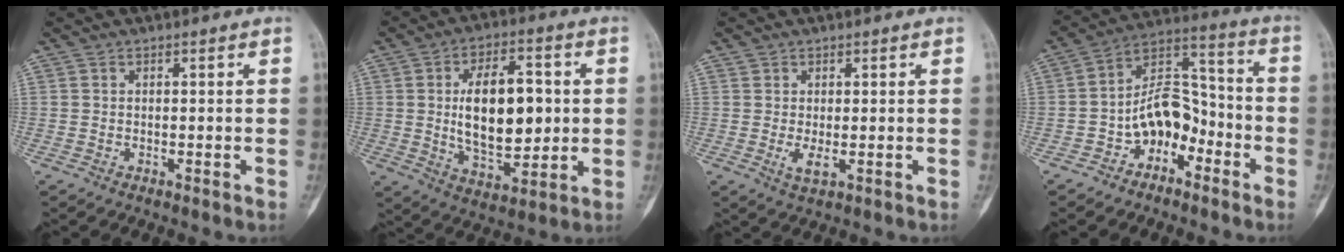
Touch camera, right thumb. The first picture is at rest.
{"total": 16.7, "force": [1.3, 8.8, 14.1], "torque": [-0.196, -0.007, 0.029]}
{"total": 2.4, "force": [0.0, 1.2, 2.1], "torque": [-0.043, -0.007, 0.004]}
{"total": 11.7, "force": [-4.9, 7.8, 7.2], "torque": [-0.090, 0.070, -0.090]}